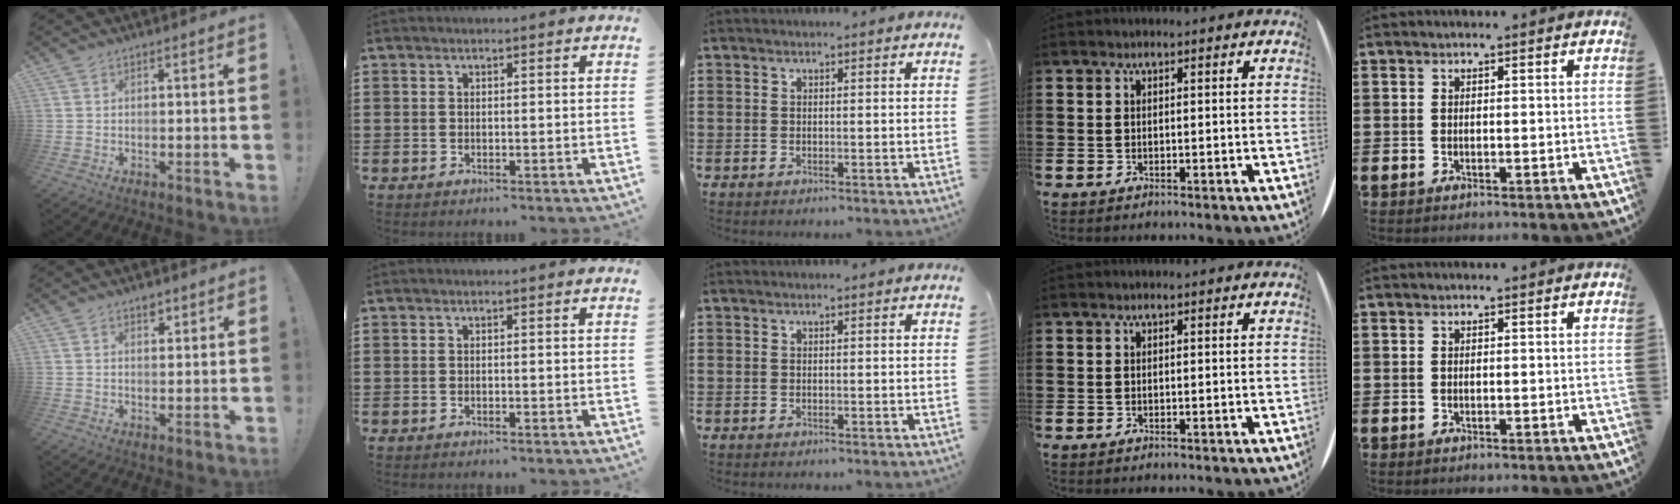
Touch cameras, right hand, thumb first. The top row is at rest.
{"thumb": {"total": 2.3, "force": [1.7, 1.1, 1.0], "torque": [0.009, -0.015, 0.025]}}